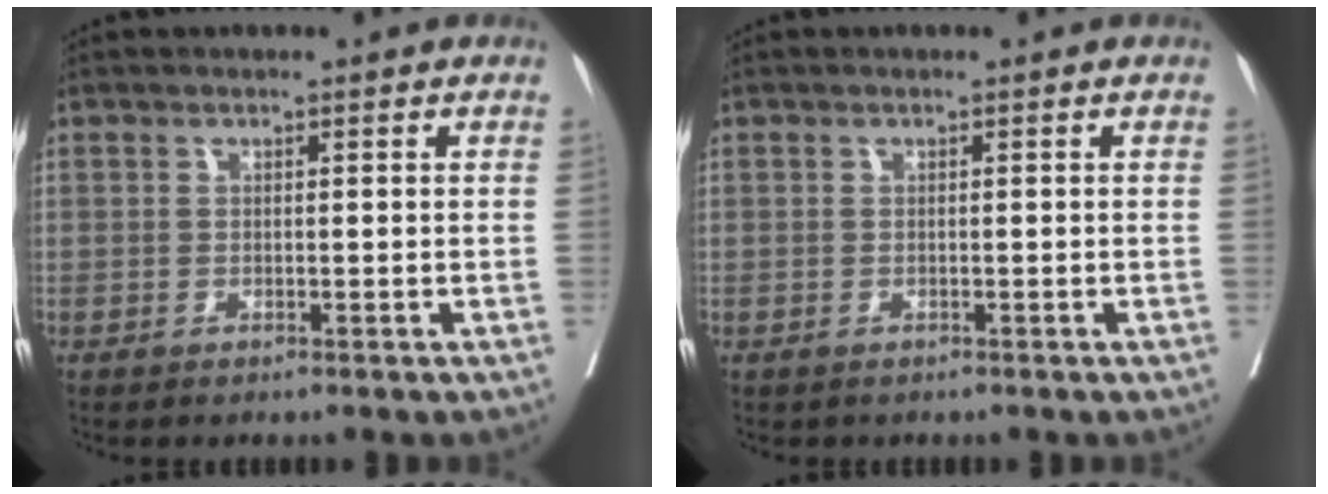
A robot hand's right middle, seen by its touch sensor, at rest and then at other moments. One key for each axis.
{"total": 0.0}